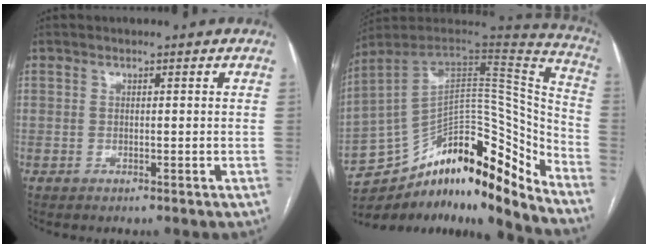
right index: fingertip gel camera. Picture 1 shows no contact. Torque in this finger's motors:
{"motor_torque": [0.95, -1.09, 0.12, 0.06]}